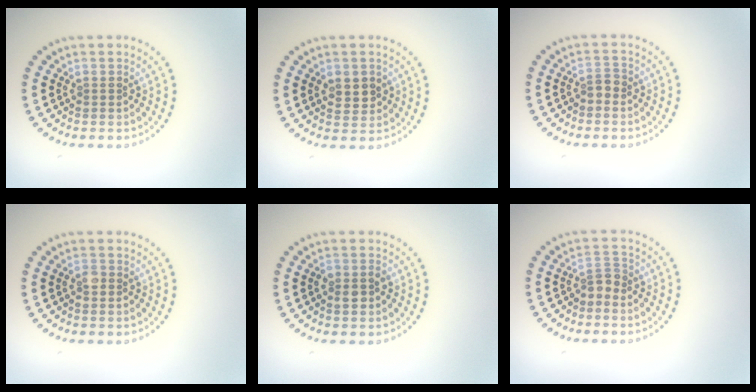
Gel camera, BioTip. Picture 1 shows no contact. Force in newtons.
{"total": 2.1, "press": 2.0, "slide": 0.5}
{"total": 1.1, "press": 0.9, "slide": 0.6}
{"total": 0.8, "press": 0.7, "slide": 0.3}
{"total": 1.5, "press": 1.4, "slide": 0.5}
{"total": 1.8, "press": 1.3, "slide": 1.2}